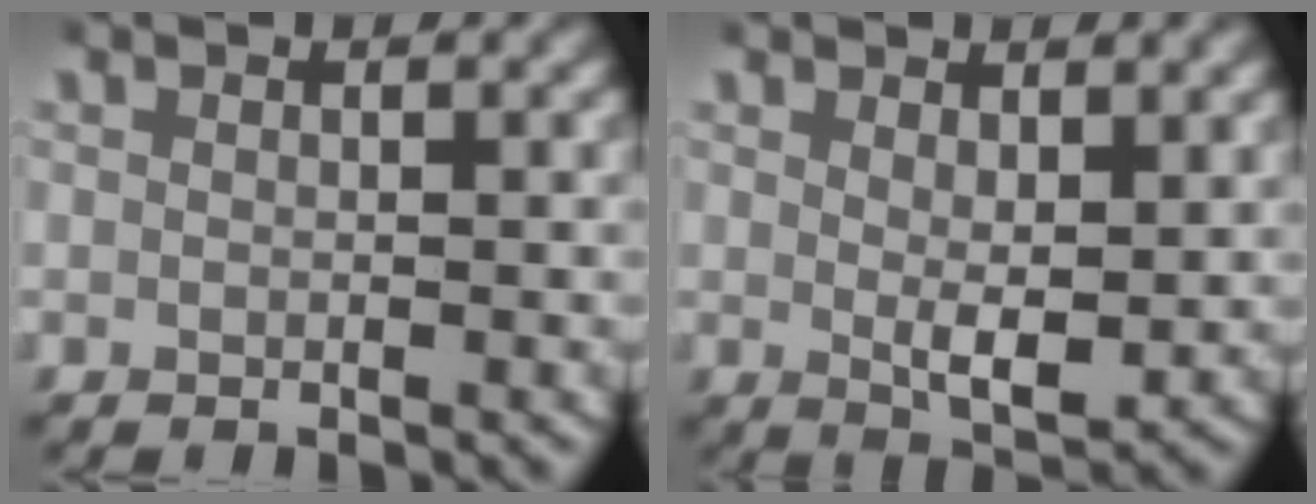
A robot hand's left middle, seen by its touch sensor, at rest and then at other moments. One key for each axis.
{"total": 3.0, "fx": 1.0, "fy": 1.1, "fz": 2.6, "tx": -0.047, "ty": -0.019, "tz": 0.023}